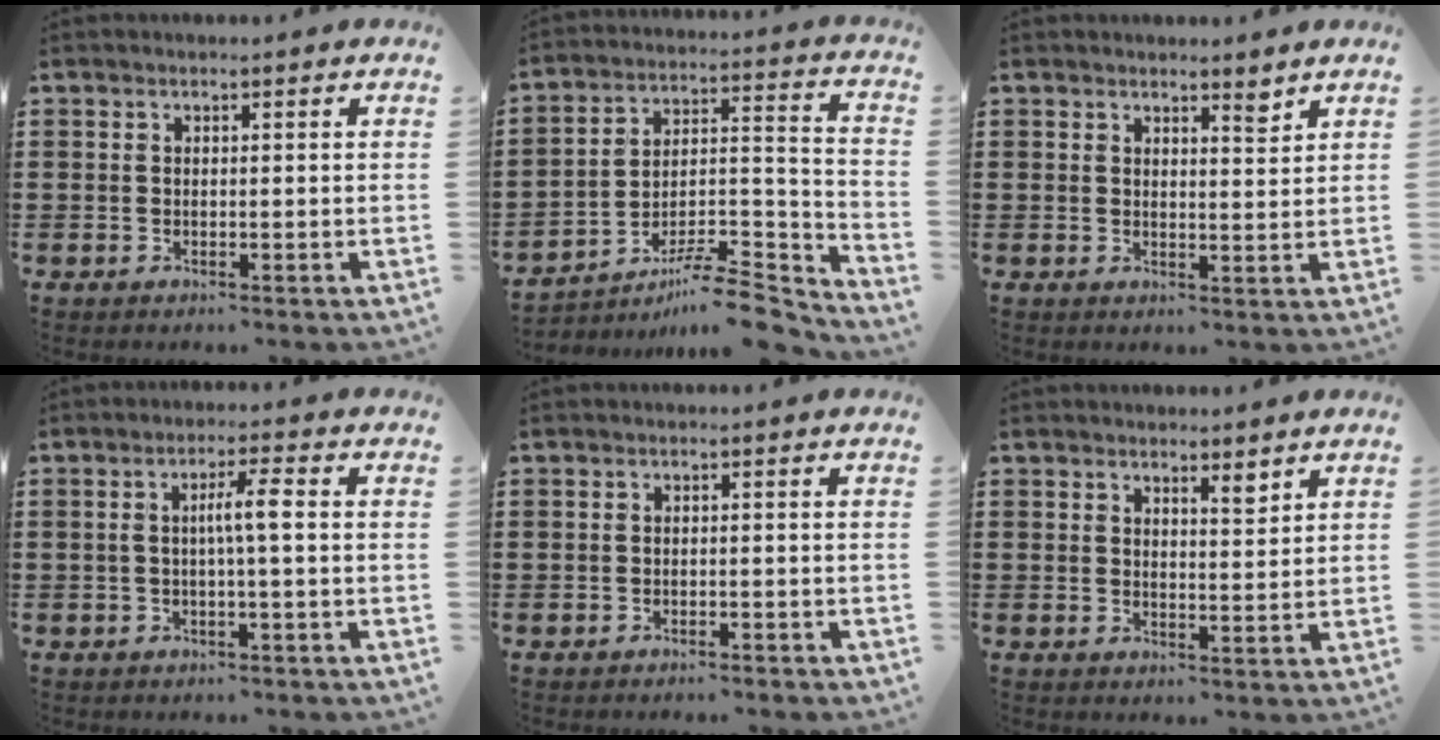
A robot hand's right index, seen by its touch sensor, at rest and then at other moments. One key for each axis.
{"total": 8.7, "fx": -7.2, "fy": 2.2, "fz": 4.3, "tx": -0.056, "ty": 0.021, "tz": -0.135}
{"total": 2.3, "fx": 2.0, "fy": 0.4, "fz": 1.0, "tx": -0.015, "ty": -0.001, "tz": 0.036}
{"total": 4.0, "fx": -0.1, "fy": 0.2, "fz": 4.0, "tx": -0.076, "ty": 0.003, "tz": -0.007}
{"total": 1.0, "fx": -1.0, "fy": 0.0, "fz": 0.2, "tx": -0.009, "ty": -0.002, "tz": -0.020}
{"total": 2.4, "fx": 2.1, "fy": 0.5, "fz": 1.1, "tx": -0.016, "ty": 0.001, "tz": 0.037}